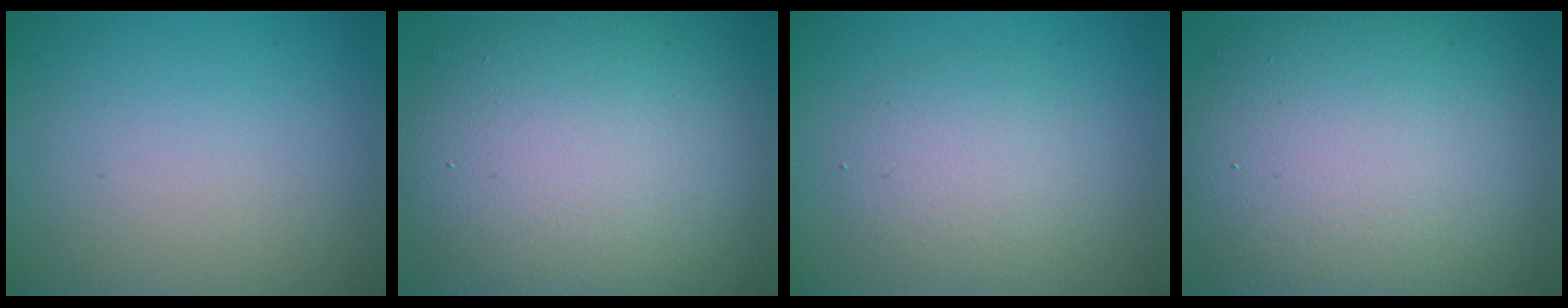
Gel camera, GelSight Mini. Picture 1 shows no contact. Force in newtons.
{"total": 13.6, "press": 13.6, "slide": 0.9}
{"total": 3.0, "press": 3.0, "slide": 0.1}
{"total": 14.7, "press": 14.6, "slide": 0.7}